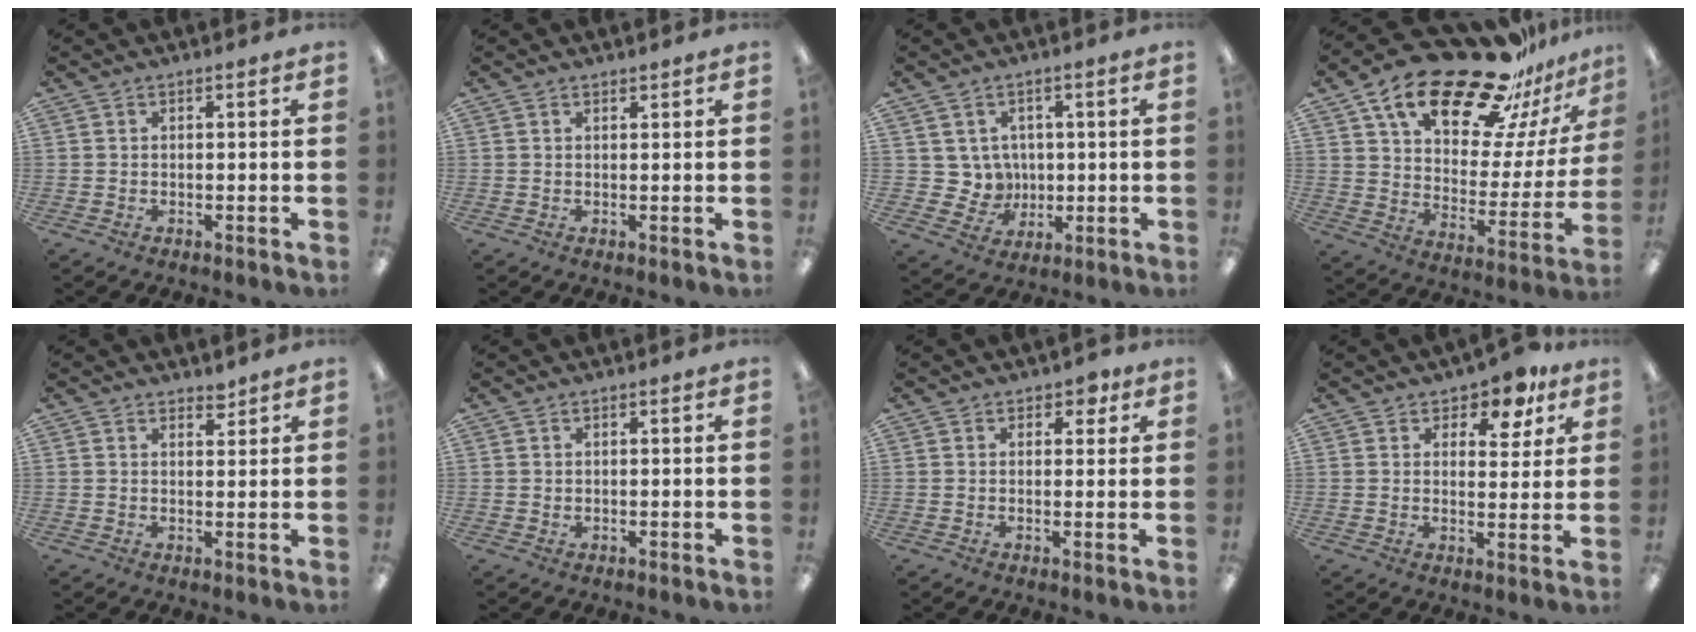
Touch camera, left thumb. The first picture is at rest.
{"total": 0.8, "force": [0.8, 0.3, 0.1], "torque": [0.006, -0.003, 0.013]}
{"total": 6.4, "force": [2.3, 6.0, 0.1], "torque": [-0.017, -0.011, 0.049]}
{"total": 25.2, "force": [18.2, 10.9, 13.7], "torque": [-0.213, -0.122, 0.309]}
{"total": 2.5, "force": [2.2, 0.9, 0.6], "torque": [0.003, -0.014, 0.038]}
{"total": 0.6, "force": [0.4, 0.5, 0.1], "torque": [0.007, -0.001, 0.004]}
{"total": 3.0, "force": [1.7, 2.1, 1.3], "torque": [-0.004, -0.005, 0.025]}
{"total": 6.6, "force": [4.9, 3.3, 3.1], "torque": [-0.030, -0.032, 0.079]}